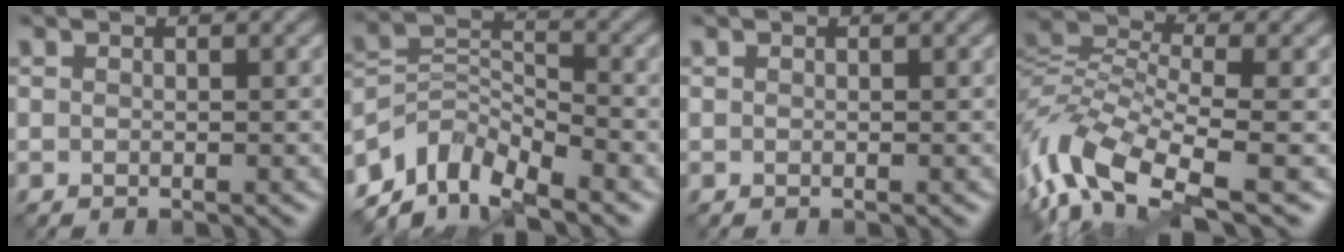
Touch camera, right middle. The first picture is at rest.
{"total": 6.1, "force": [-5.0, 2.6, 2.4], "torque": [-0.034, -0.004, -0.104]}
{"total": 0.0}
{"total": 8.9, "force": [-4.3, 3.7, 6.9], "torque": [-0.143, 0.001, -0.102]}